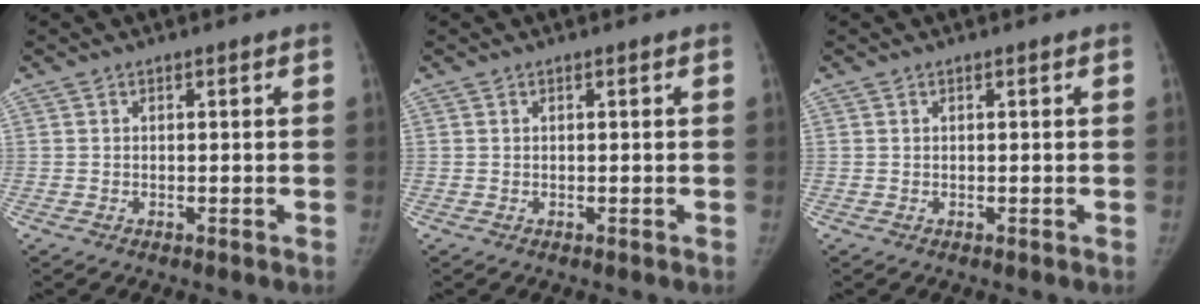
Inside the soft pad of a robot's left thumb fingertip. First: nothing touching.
{"total": 0.0}
{"total": 0.0}